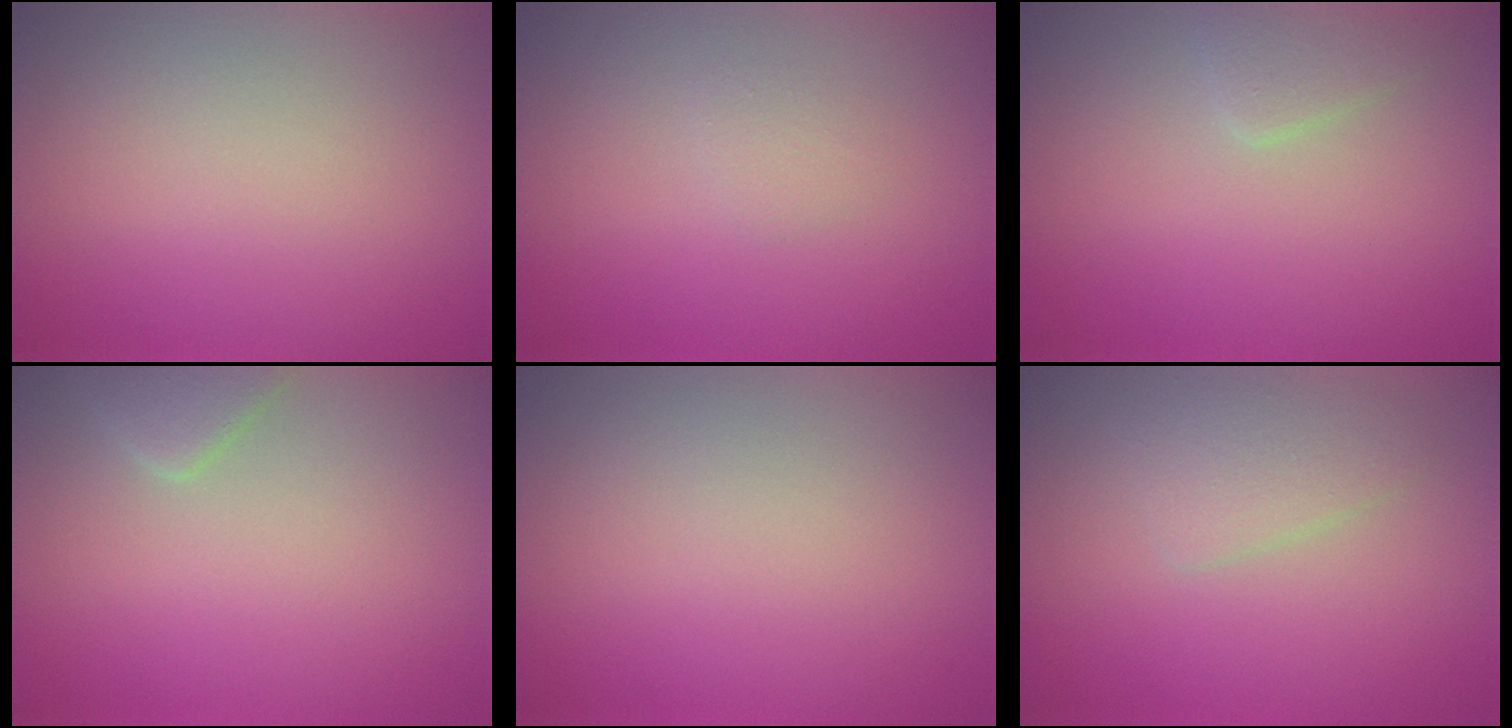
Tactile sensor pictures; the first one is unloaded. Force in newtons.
{"total": 0.9, "press": 0.9, "slide": 0.1}
{"total": 1.6, "press": 1.6, "slide": 0.0}
{"total": 2.1, "press": 2.1, "slide": 0.2}
{"total": 0.0}
{"total": 2.3, "press": 2.3, "slide": 0.0}